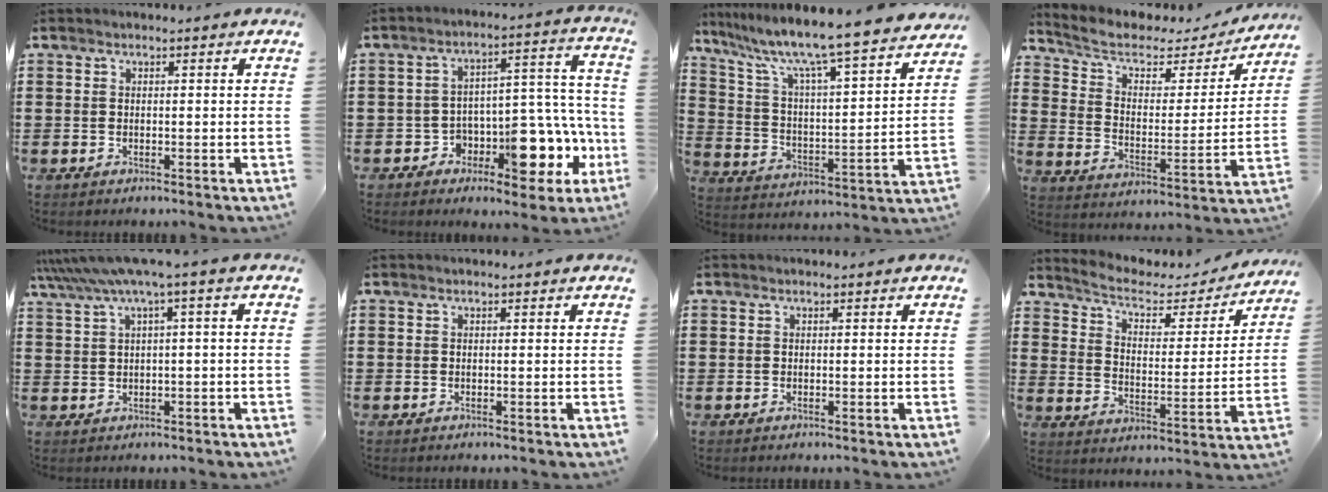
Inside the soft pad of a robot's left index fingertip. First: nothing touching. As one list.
[{"total": 10.5, "force": [-5.2, 5.6, 7.2], "torque": [-0.099, 0.007, -0.087]}, {"total": 8.4, "force": [7.3, -0.5, 4.1], "torque": [-0.112, -0.066, 0.114]}, {"total": 5.6, "force": [3.8, 2.9, 2.8], "torque": [-0.078, -0.020, 0.062]}, {"total": 5.1, "force": [1.6, -0.2, 4.8], "torque": [-0.094, -0.012, 0.027]}, {"total": 0.0}, {"total": 0.0}, {"total": 4.1, "force": [3.2, 1.7, 1.9], "torque": [-0.058, -0.021, 0.046]}]